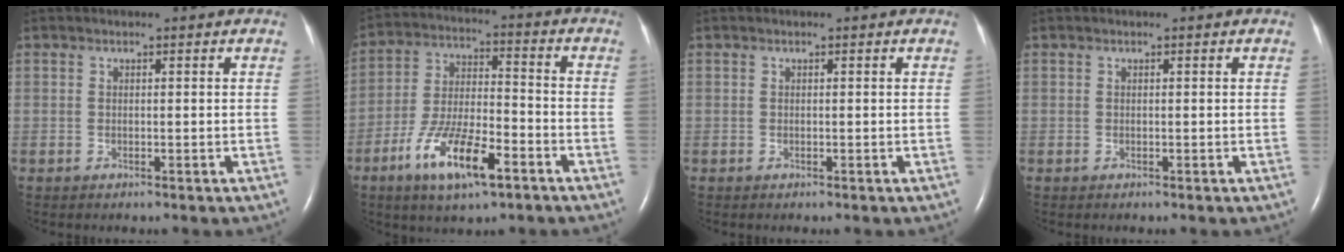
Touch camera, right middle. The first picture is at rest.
{"total": 12.3, "force": [-6.5, 3.3, 9.9], "torque": [-0.197, -0.003, -0.113]}
{"total": 0.0}
{"total": 0.0}